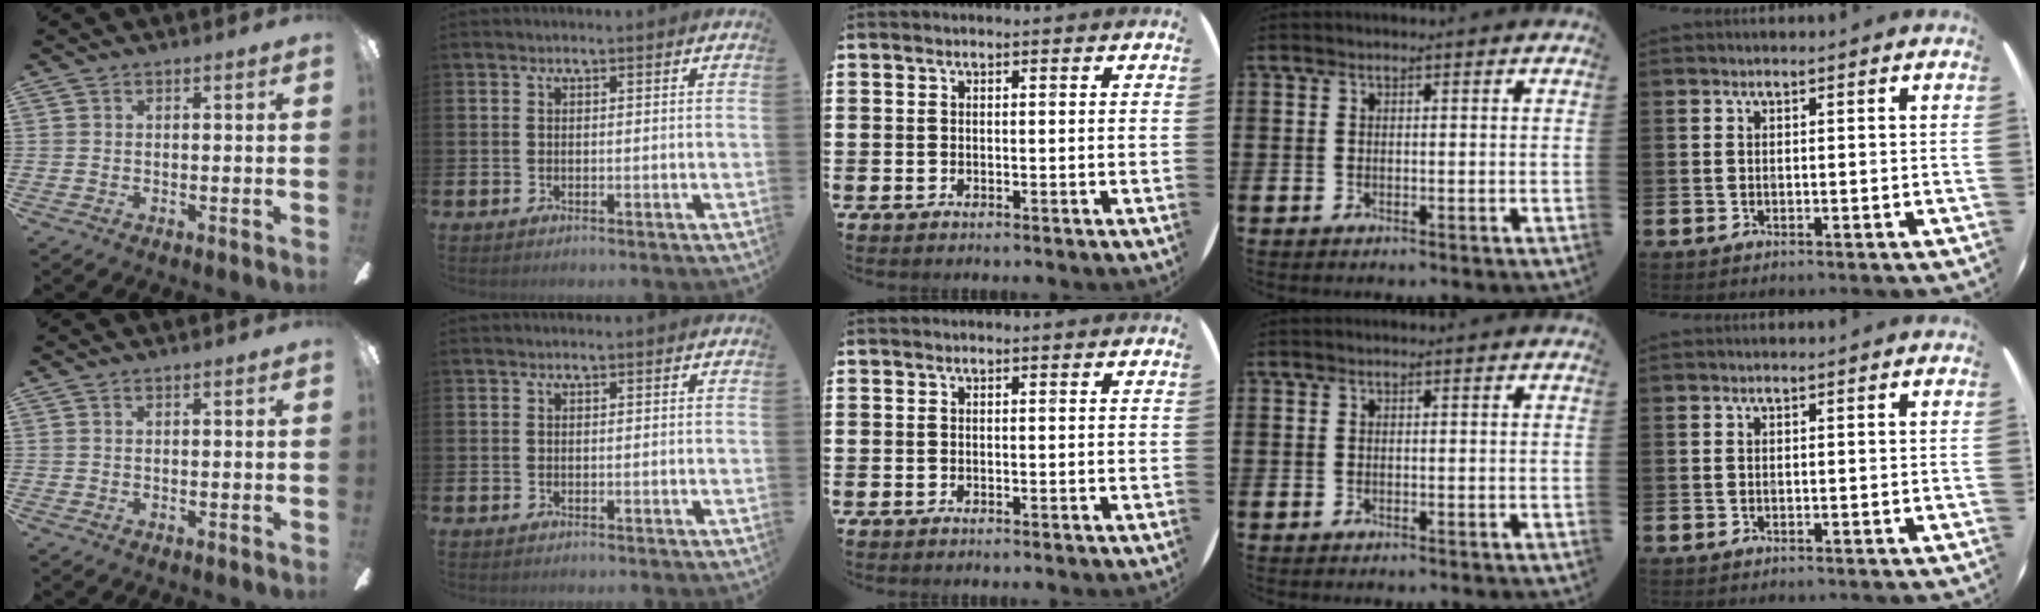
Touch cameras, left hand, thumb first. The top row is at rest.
{}